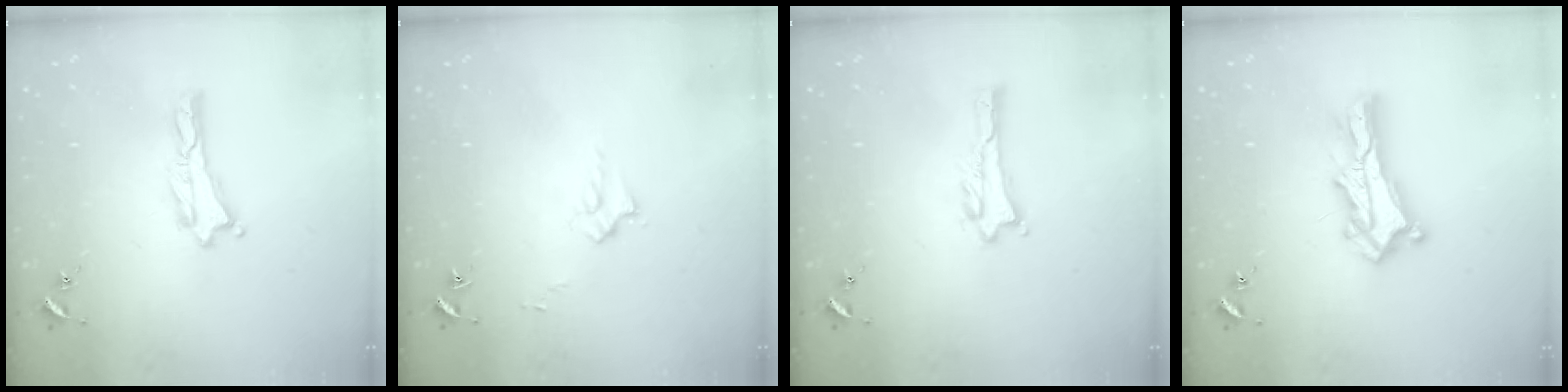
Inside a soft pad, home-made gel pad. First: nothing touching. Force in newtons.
{"total": 2.6, "press": 2.6, "slide": 0.3}
{"total": 1.0, "press": 1.0, "slide": 0.1}
{"total": 6.7, "press": 6.6, "slide": 0.5}